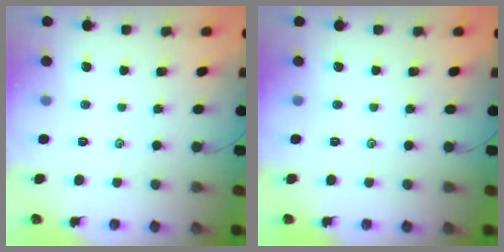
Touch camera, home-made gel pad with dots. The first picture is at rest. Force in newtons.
{"total": 0.0}